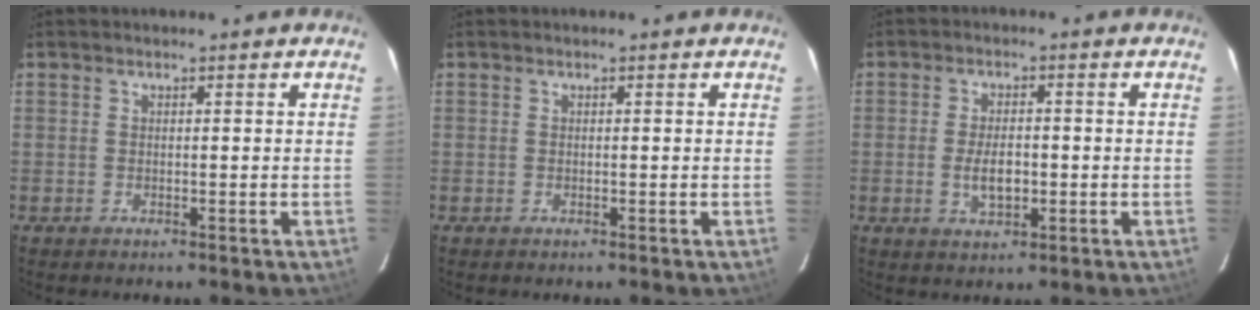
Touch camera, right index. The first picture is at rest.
{"total": 0.0}
{"total": 5.1, "force": [-1.0, 2.5, 4.3], "torque": [-0.085, -0.002, -0.014]}